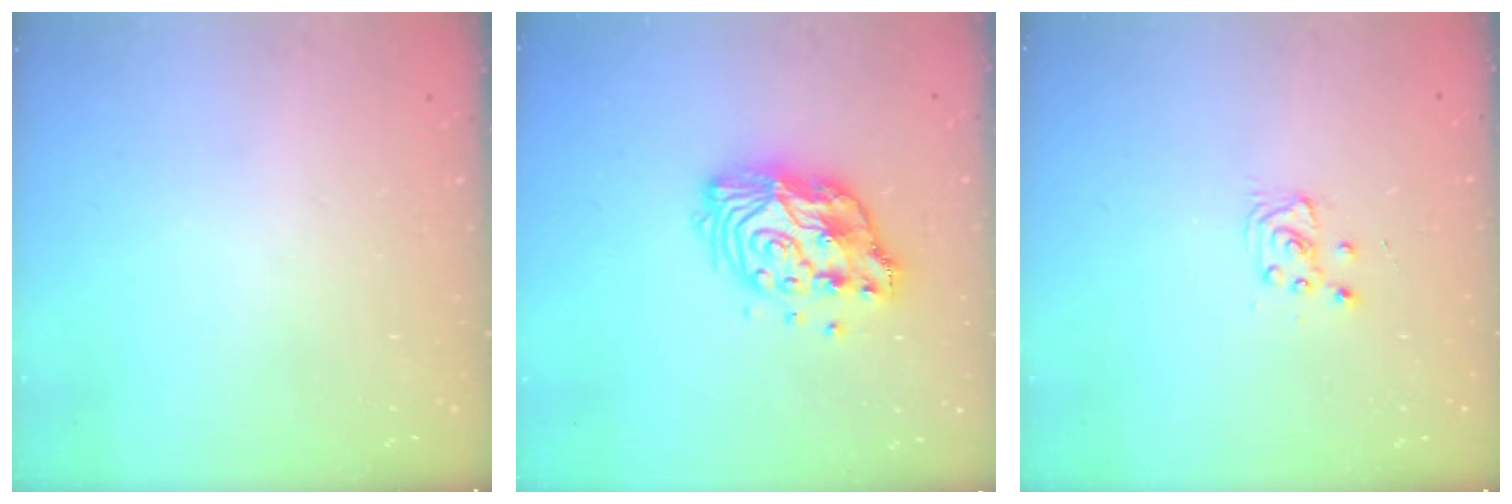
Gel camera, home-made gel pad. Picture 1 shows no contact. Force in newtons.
{"total": 13.5, "press": 13.4, "slide": 1.2}
{"total": 3.6, "press": 3.6, "slide": 0.4}